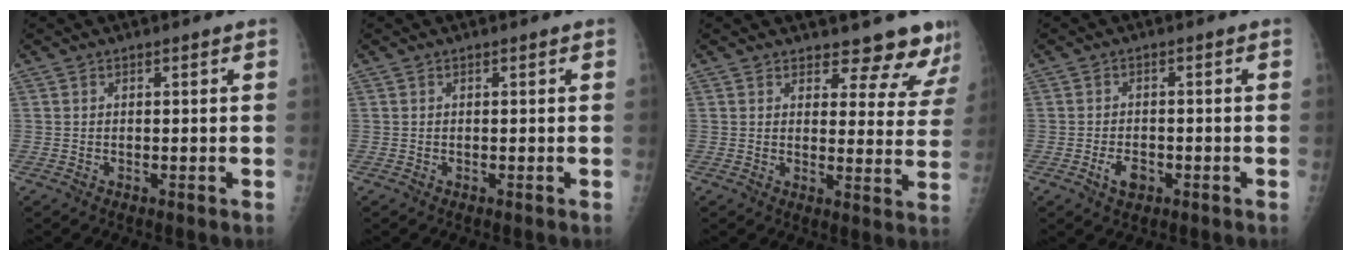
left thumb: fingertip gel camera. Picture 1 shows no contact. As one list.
[{"total": 0.0}, {"total": 11.6, "force": [10.9, 3.6, 1.3], "torque": [0.033, -0.084, 0.108]}, {"total": 3.4, "force": [-1.5, 2.2, 2.2], "torque": [-0.033, 0.005, -0.023]}]